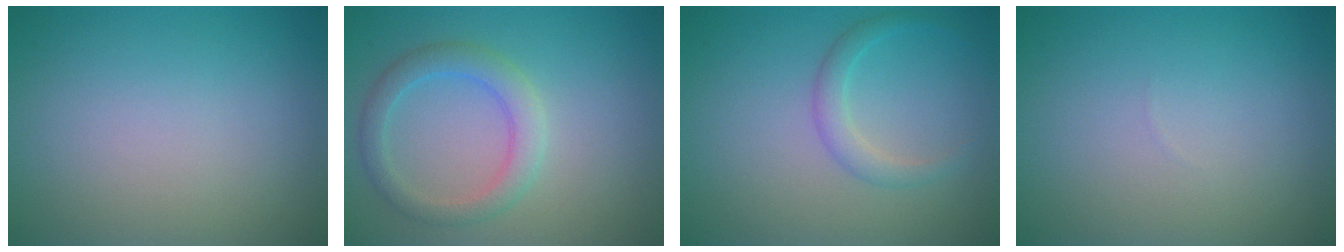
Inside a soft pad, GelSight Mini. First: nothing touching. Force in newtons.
{"total": 3.0, "press": 3.0, "slide": 0.2}
{"total": 1.8, "press": 1.8, "slide": 0.1}
{"total": 0.0}